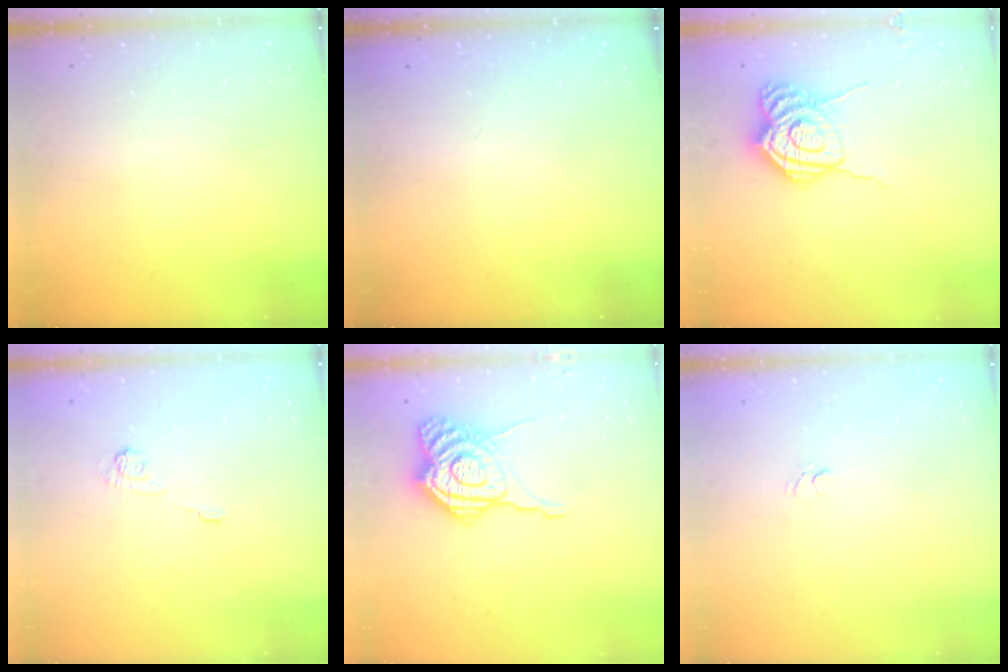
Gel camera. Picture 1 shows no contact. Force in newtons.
{"total": 2.6, "press": 2.5, "slide": 0.9}
{"total": 10.8, "press": 10.8, "slide": 0.9}
{"total": 2.5, "press": 2.1, "slide": 1.4}
{"total": 12.9, "press": 12.8, "slide": 1.3}
{"total": 3.6, "press": 3.4, "slide": 1.1}